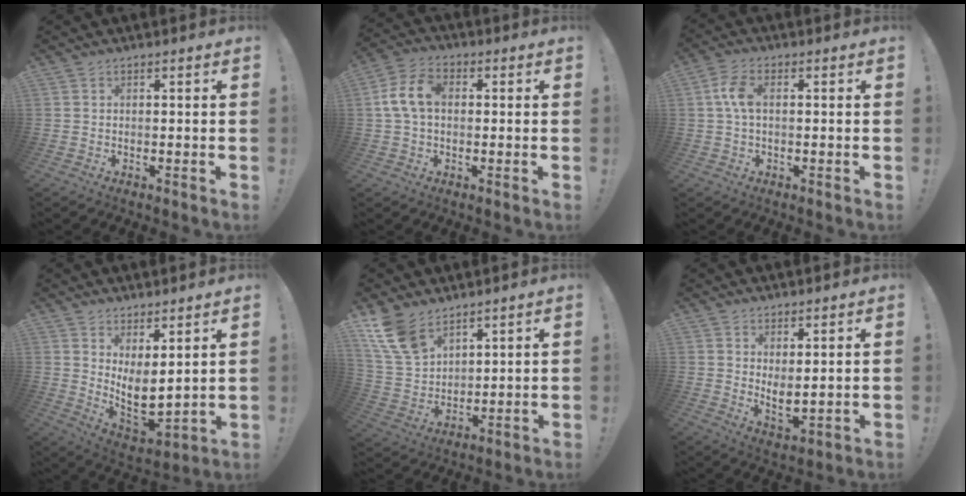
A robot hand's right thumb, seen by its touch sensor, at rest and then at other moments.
{"total": 9.9, "force": [0.7, 6.5, 7.4], "torque": [-0.151, 0.015, 0.018]}
{"total": 6.4, "force": [0.6, 3.5, 5.3], "torque": [-0.094, 0.009, 0.012]}
{"total": 8.1, "force": [3.1, 3.6, 6.7], "torque": [-0.090, -0.052, 0.066]}
{"total": 13.4, "force": [9.2, 7.5, 6.2], "torque": [-0.134, -0.050, 0.182]}
{"total": 4.7, "force": [3.0, 1.6, 3.2], "torque": [-0.045, -0.029, 0.057]}